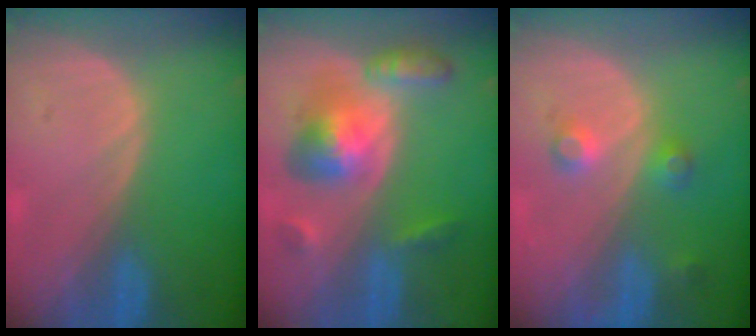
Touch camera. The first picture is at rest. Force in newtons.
{"total": 8.2, "press": 8.2, "slide": 0.6}
{"total": 3.7, "press": 3.4, "slide": 1.3}